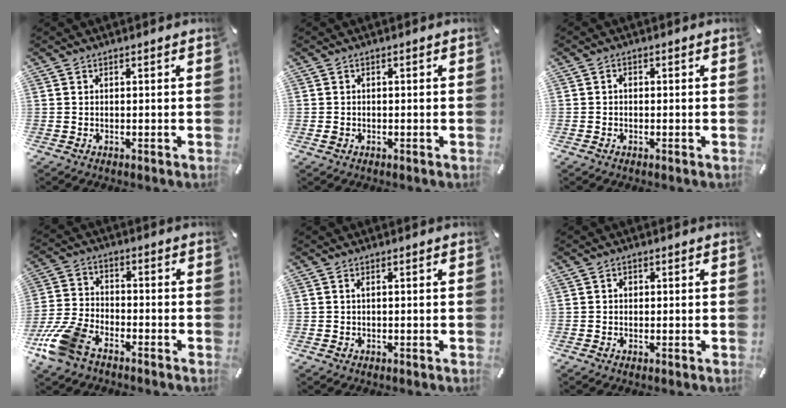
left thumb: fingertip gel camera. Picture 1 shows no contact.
{"total": 1.3, "force": [-0.5, 1.0, 0.6], "torque": [-0.011, 0.002, -0.010]}
{"total": 1.0, "force": [-0.3, 0.8, 0.6], "torque": [-0.012, 0.005, -0.008]}
{"total": 12.2, "force": [-8.0, 6.3, 6.7], "torque": [-0.146, 0.036, -0.155]}
{"total": 1.1, "force": [-0.1, 0.6, 0.9], "torque": [-0.017, 0.004, -0.004]}
{"total": 1.2, "force": [-0.1, 1.1, 0.5], "torque": [-0.010, 0.007, -0.005]}